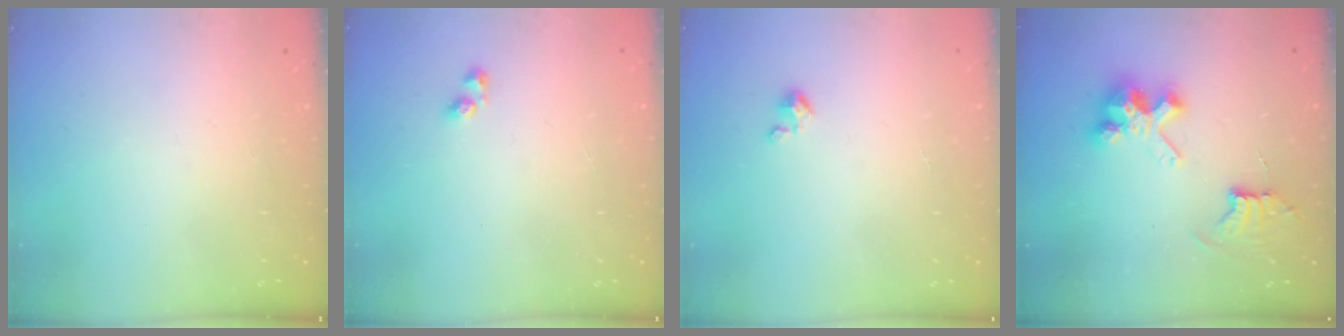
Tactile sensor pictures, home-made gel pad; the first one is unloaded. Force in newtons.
{"total": 3.4, "press": 3.4, "slide": 0.5}
{"total": 2.2, "press": 2.1, "slide": 0.3}
{"total": 8.7, "press": 8.7, "slide": 0.7}